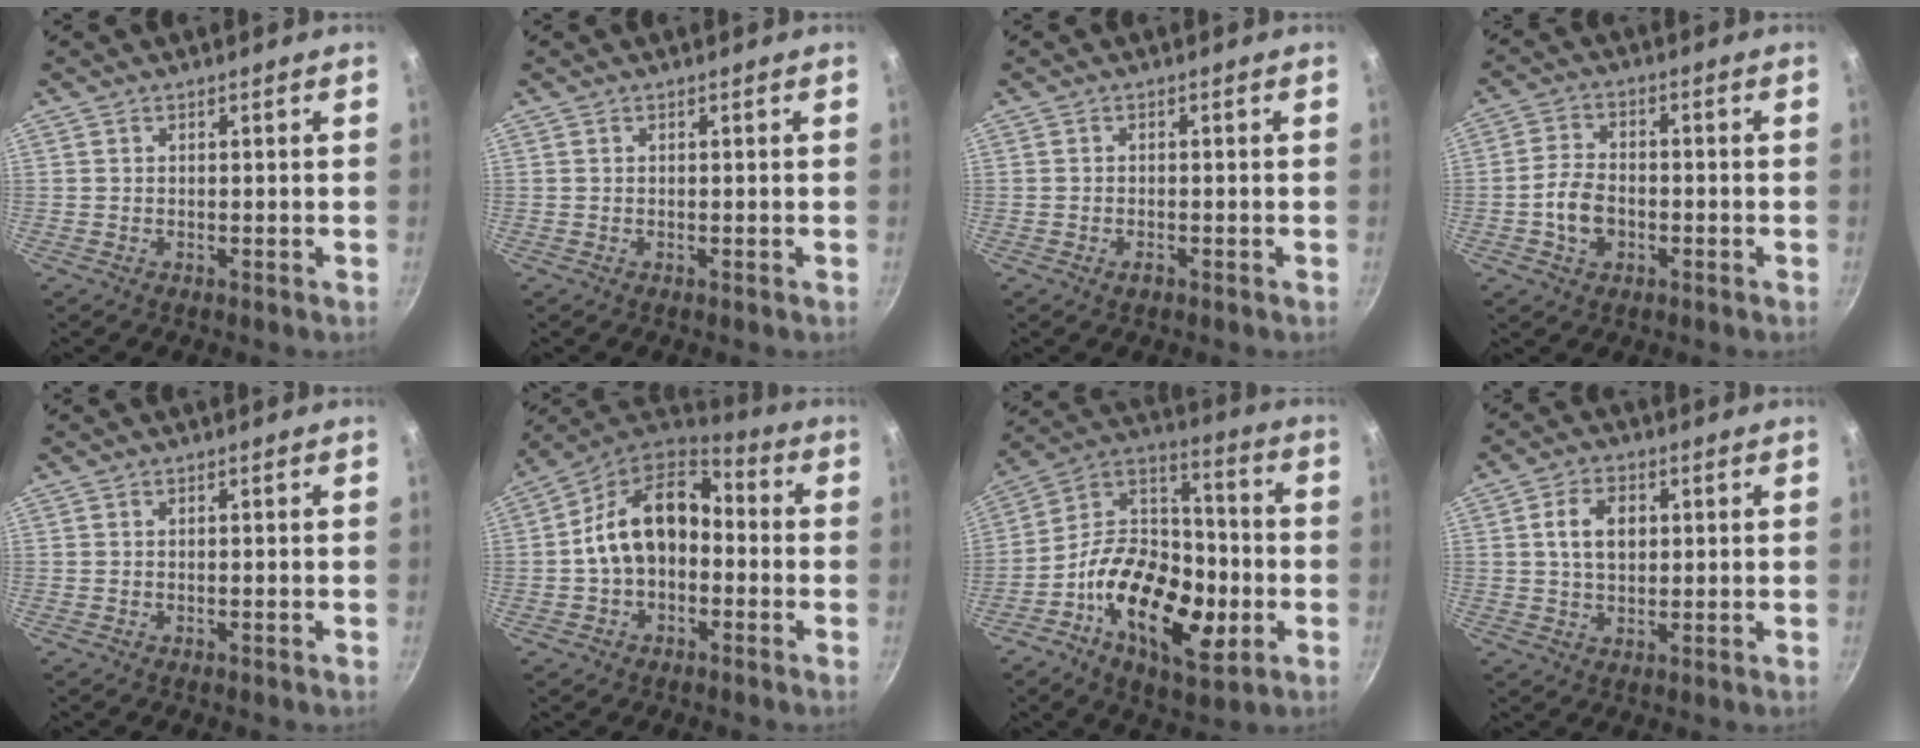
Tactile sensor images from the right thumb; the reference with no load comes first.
{"total": 0.0}
{"total": 1.4, "force": [-0.8, 0.8, 0.9], "torque": [-0.018, 0.003, -0.016]}
{"total": 6.5, "force": [-2.0, 4.5, 4.2], "torque": [-0.070, 0.019, -0.042]}
{"total": 0.0}
{"total": 15.7, "force": [-0.9, 10.9, 11.3], "torque": [-0.168, 0.053, -0.030]}
{"total": 23.6, "force": [-7.2, 13.3, 18.2], "torque": [-0.276, 0.040, -0.136]}
{"total": 6.8, "force": [1.2, 4.6, 4.8], "torque": [-0.069, 0.006, 0.019]}